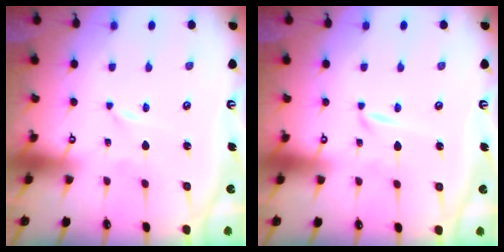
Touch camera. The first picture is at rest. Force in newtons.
{"total": 1.9, "press": 1.9, "slide": 0.2}